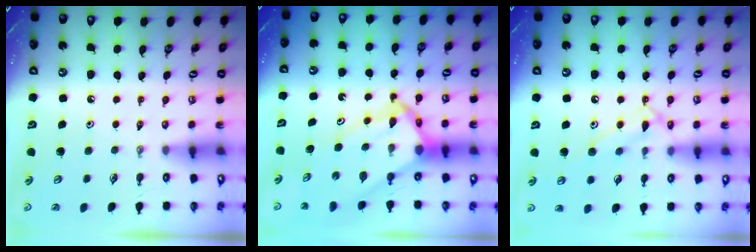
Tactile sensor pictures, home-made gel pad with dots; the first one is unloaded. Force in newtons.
{"total": 11.3, "press": 11.2, "slide": 1.1}
{"total": 11.5, "press": 11.5, "slide": 0.7}